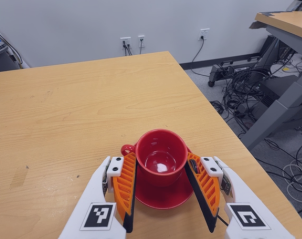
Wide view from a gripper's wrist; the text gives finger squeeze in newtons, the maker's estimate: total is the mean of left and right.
{"total": 0.6, "left": 0.3, "right": 0.8}